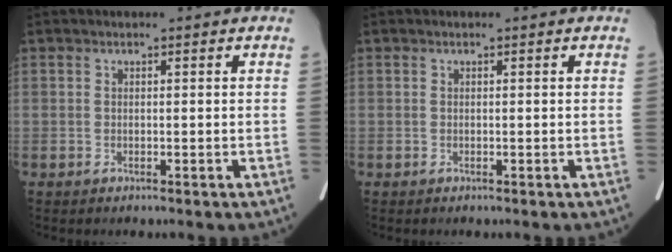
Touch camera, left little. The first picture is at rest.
{"total": 0.0}